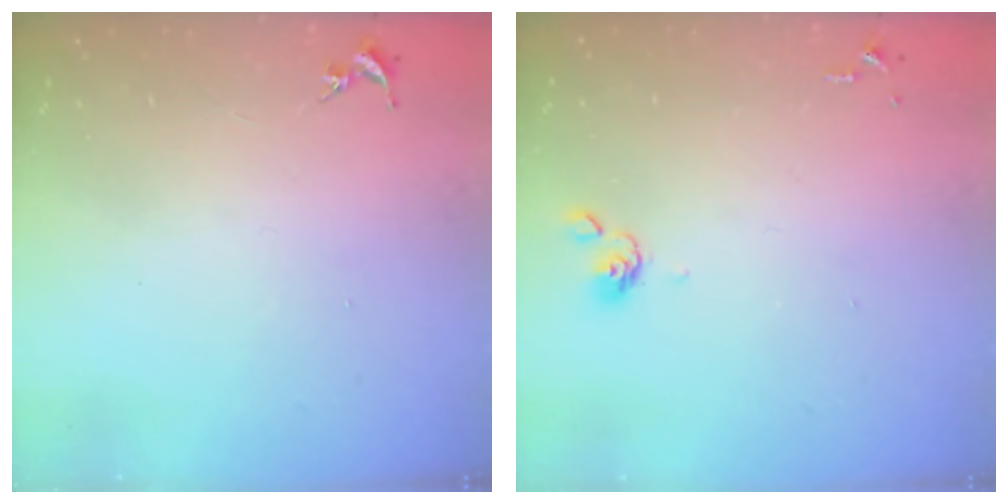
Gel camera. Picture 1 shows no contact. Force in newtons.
{"total": 4.9, "press": 4.8, "slide": 0.9}